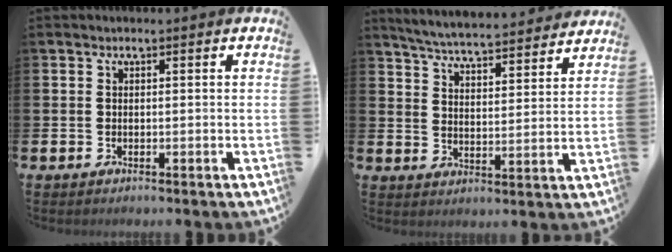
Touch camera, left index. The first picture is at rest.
{"total": 5.7, "force": [5.6, 0.3, 0.8], "torque": [-0.045, -0.044, 0.097]}